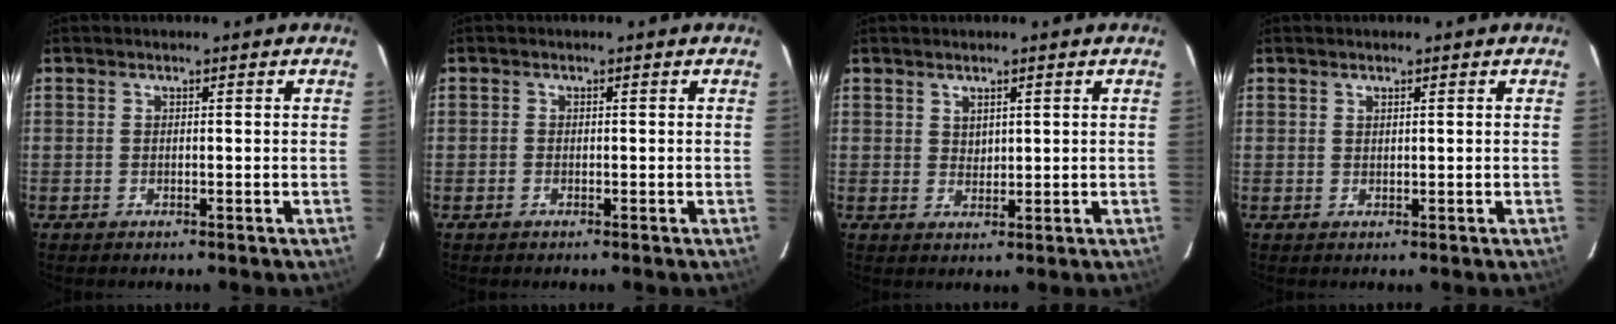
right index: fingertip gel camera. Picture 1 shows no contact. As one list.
[{"total": 0.7, "force": [-0.4, 0.5, 0.1], "torque": [-0.003, 0.000, -0.009]}, {"total": 1.9, "force": [1.4, 1.1, 0.7], "torque": [-0.008, 0.001, 0.027]}, {"total": 0.6, "force": [0.5, 0.1, 0.4], "torque": [-0.006, 0.001, 0.009]}]